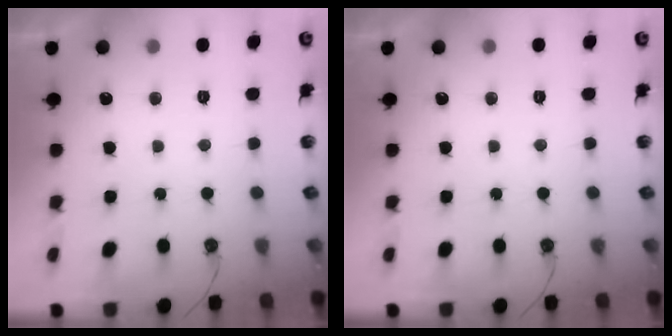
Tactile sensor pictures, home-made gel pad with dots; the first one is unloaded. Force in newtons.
{"total": 0.0}